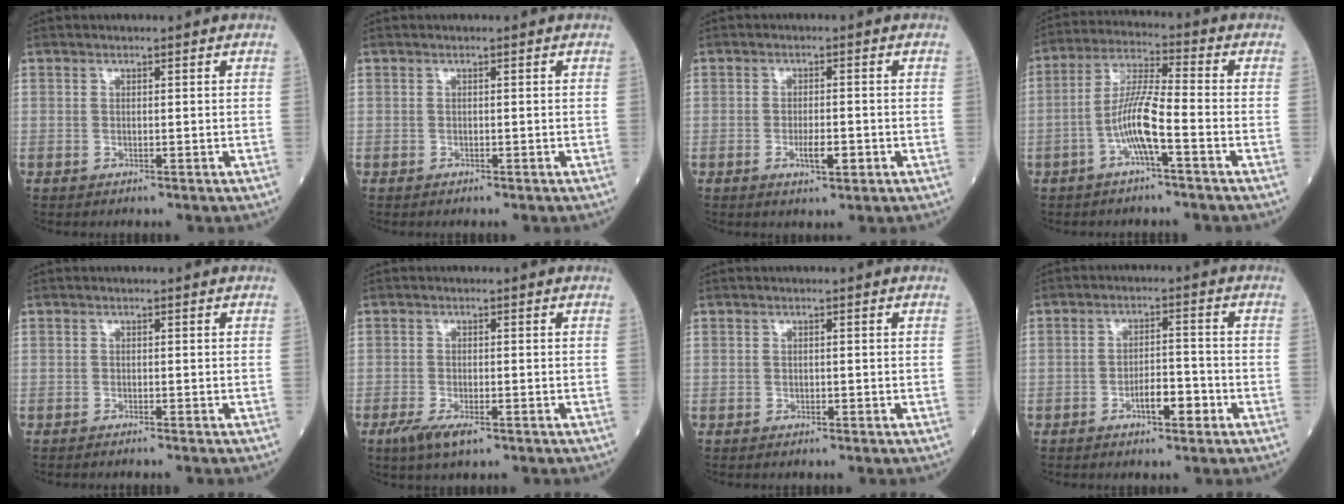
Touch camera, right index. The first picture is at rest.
{"total": 0.0}
{"total": 2.8, "force": [-1.1, 0.7, 2.5], "torque": [-0.044, 0.001, -0.016]}
{"total": 7.9, "force": [-3.0, 0.5, 7.3], "torque": [-0.148, 0.014, -0.061]}
{"total": 1.6, "force": [-1.4, -0.3, 0.7], "torque": [-0.011, 0.001, -0.018]}
{"total": 4.4, "force": [-2.6, 1.3, 3.3], "torque": [-0.065, -0.008, -0.042]}
{"total": 0.0}
{"total": 4.6, "force": [-2.4, 1.4, 3.7], "torque": [-0.059, 0.007, -0.042]}